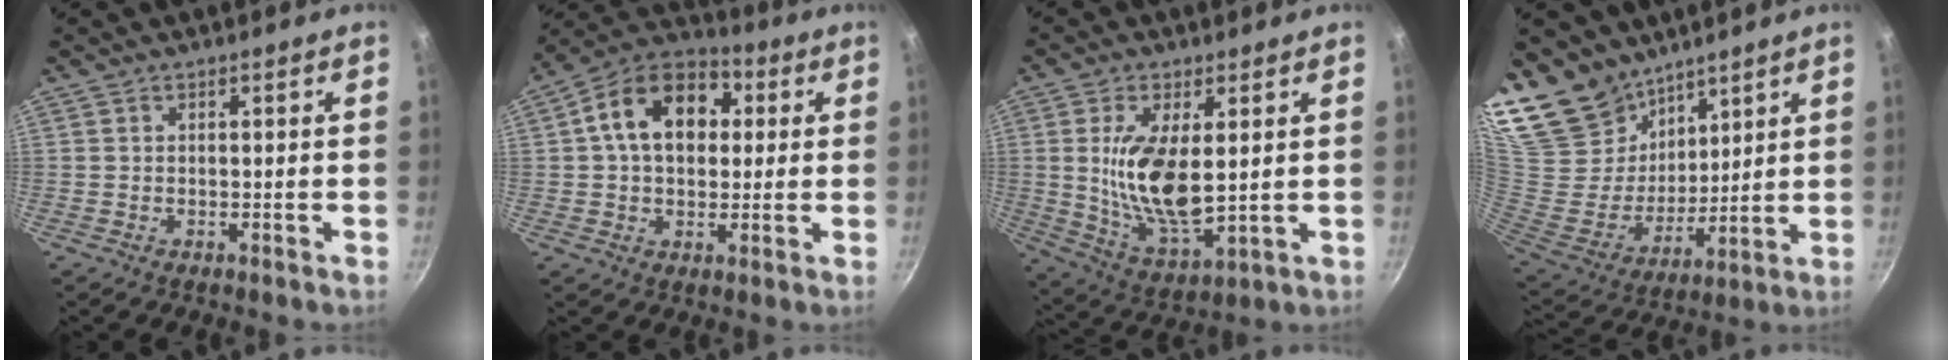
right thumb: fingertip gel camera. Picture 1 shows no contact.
{"total": 15.5, "force": [3.0, 11.0, 10.6], "torque": [-0.138, 0.026, 0.027]}
{"total": 14.0, "force": [1.9, 6.2, 12.4], "torque": [-0.230, -0.021, 0.046]}
{"total": 21.2, "force": [16.3, 11.3, 7.6], "torque": [-0.135, -0.074, 0.331]}